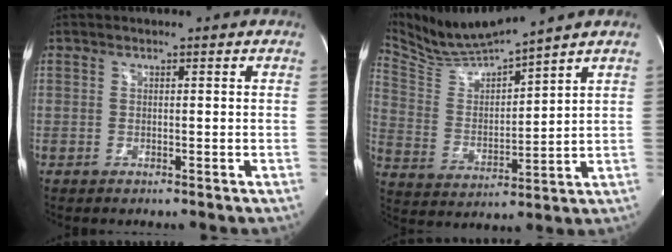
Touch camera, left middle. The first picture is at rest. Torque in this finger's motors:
{"motor_torque": [-0.53, -0.57, -0.28, -0.04]}